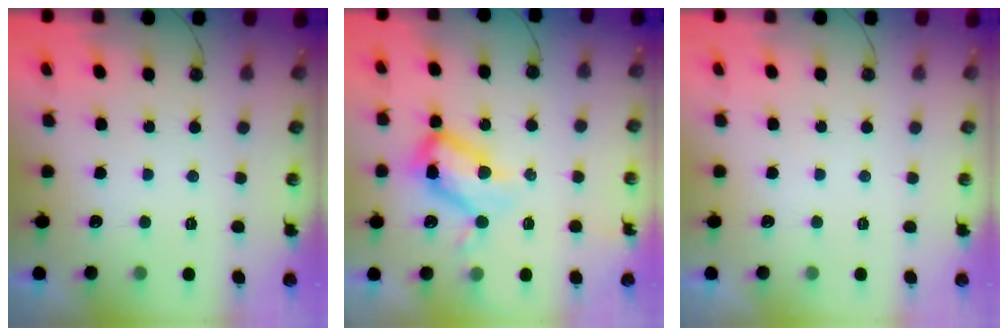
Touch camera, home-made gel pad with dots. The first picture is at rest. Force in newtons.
{"total": 14.1, "press": 14.0, "slide": 1.1}
{"total": 0.0}